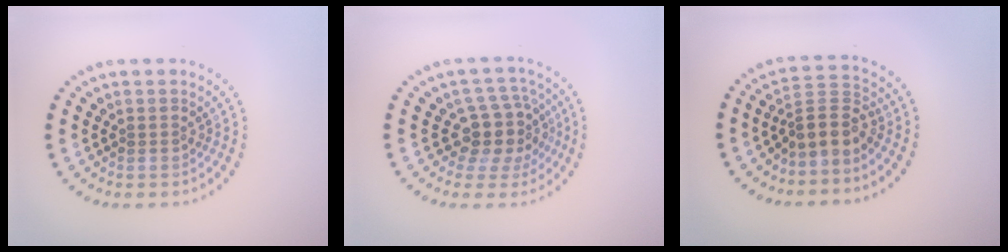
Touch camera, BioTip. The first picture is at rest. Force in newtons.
{"total": 4.0, "press": 3.1, "slide": 2.5}
{"total": 3.2, "press": 2.5, "slide": 2.1}